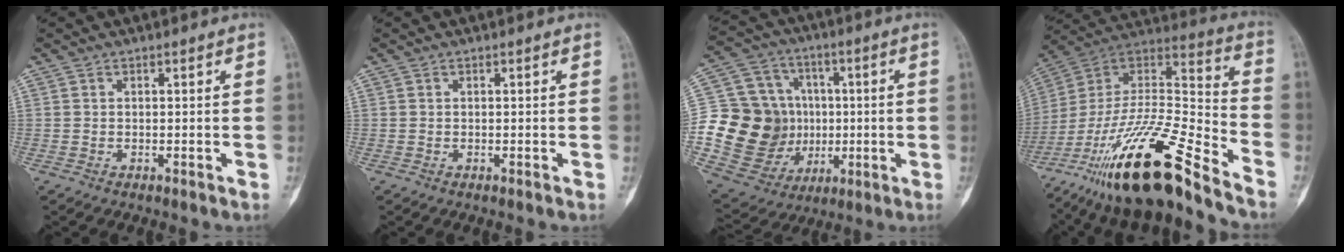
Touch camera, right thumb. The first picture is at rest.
{"total": 0.0}
{"total": 21.1, "force": [-0.6, 18.5, 10.1], "torque": [-0.150, 0.034, 0.012]}
{"total": 27.6, "force": [-18.8, 5.9, 19.3], "torque": [-0.359, 0.060, -0.331]}